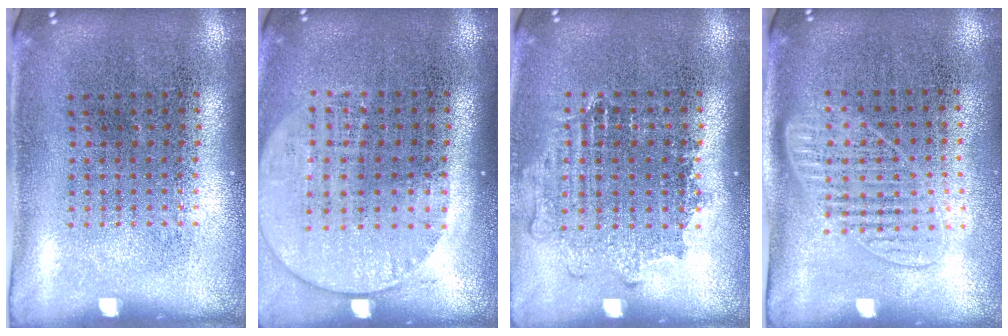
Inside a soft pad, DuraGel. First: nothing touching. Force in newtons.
{"total": 1.5, "press": 1.3, "slide": 0.7}
{"total": 1.0, "press": 1.0, "slide": 0.4}
{"total": 1.3, "press": 1.2, "slide": 0.5}